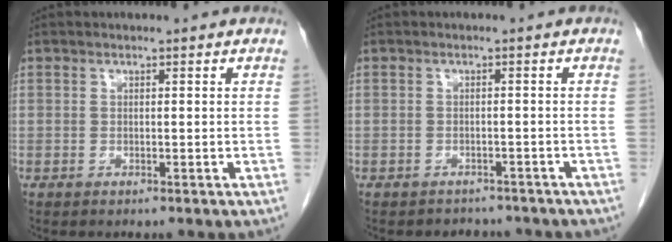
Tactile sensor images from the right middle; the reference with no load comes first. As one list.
[{"total": 5.2, "force": [-4.7, 2.3, 0.6], "torque": [-0.008, 0.005, -0.048]}]